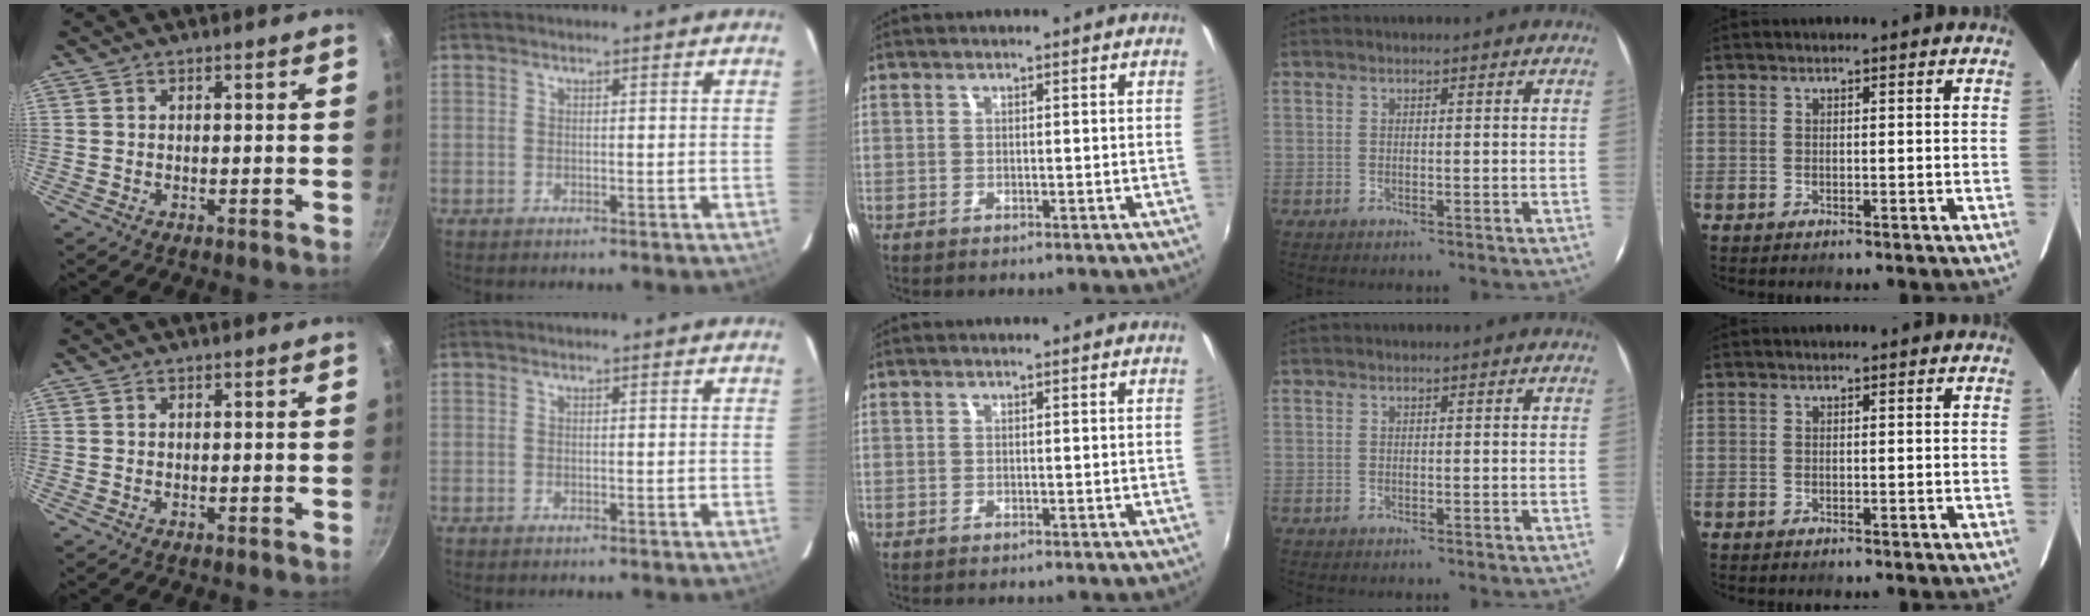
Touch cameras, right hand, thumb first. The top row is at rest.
{}